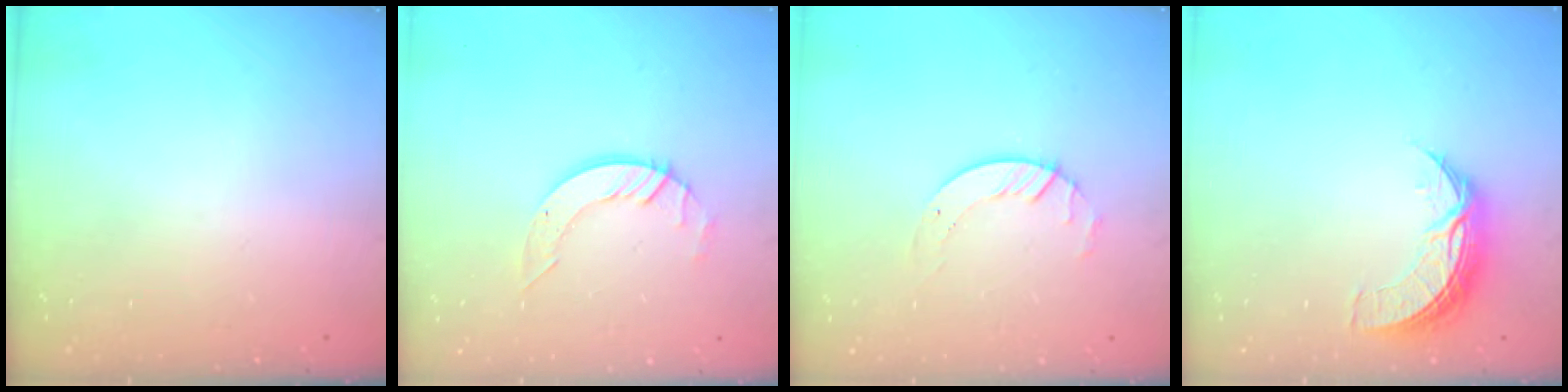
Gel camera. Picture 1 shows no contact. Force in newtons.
{"total": 6.1, "press": 6.1, "slide": 0.5}
{"total": 3.3, "press": 3.3, "slide": 0.4}
{"total": 8.4, "press": 8.4, "slide": 0.2}